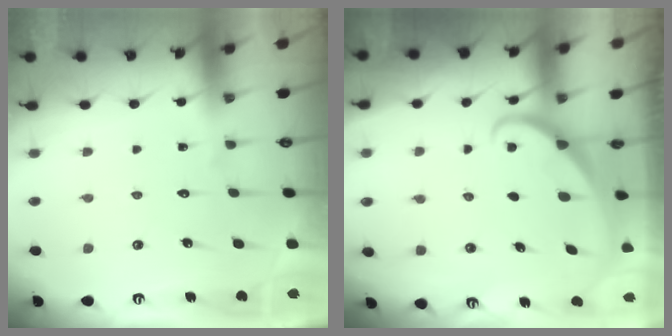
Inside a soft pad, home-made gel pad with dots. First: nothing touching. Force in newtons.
{"total": 1.4, "press": 1.4, "slide": 0.1}